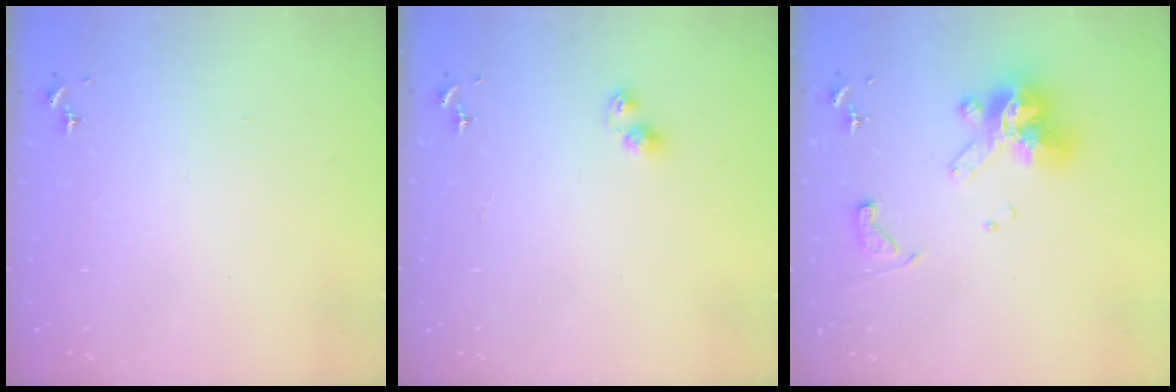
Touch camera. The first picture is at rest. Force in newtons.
{"total": 4.7, "press": 4.5, "slide": 1.3}
{"total": 14.2, "press": 14.0, "slide": 1.8}